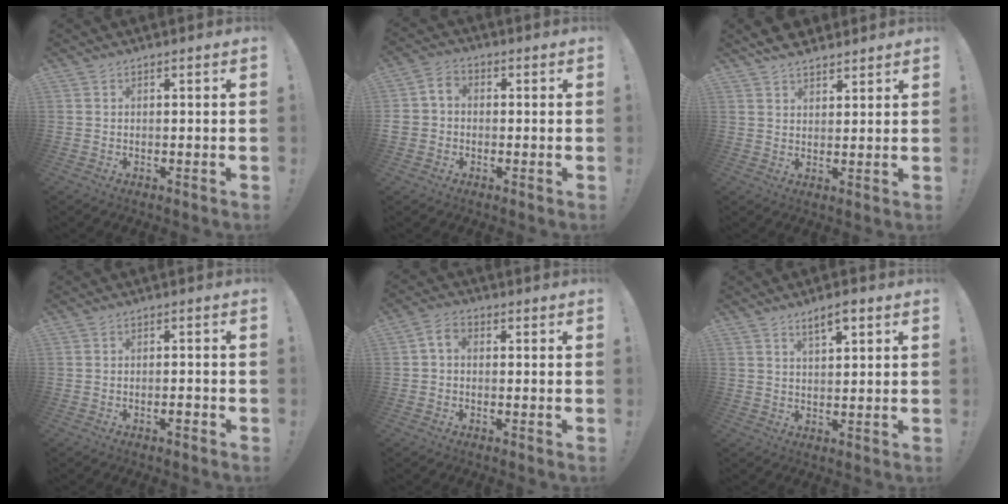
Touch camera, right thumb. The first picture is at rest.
{"total": 5.3, "force": [-2.0, 4.4, 2.2], "torque": [-0.050, 0.020, -0.035]}
{"total": 5.6, "force": [4.8, 2.3, 1.6], "torque": [-0.018, -0.026, 0.089]}
{"total": 2.0, "force": [-1.3, 0.2, 1.6], "torque": [-0.023, 0.002, -0.021]}
{"total": 3.6, "force": [0.0, 2.5, 2.6], "torque": [-0.055, 0.012, 0.004]}
{"total": 4.4, "force": [2.9, 1.4, 3.0], "torque": [-0.047, -0.011, 0.048]}